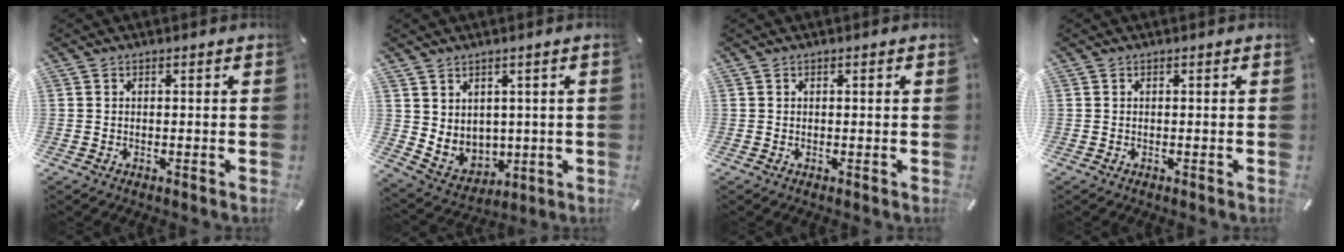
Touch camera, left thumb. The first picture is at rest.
{"total": 6.3, "force": [3.5, 5.2, 0.2], "torque": [-0.022, -0.035, 0.078]}
{"total": 0.5, "force": [0.1, 0.1, 0.5], "torque": [-0.010, -0.001, 0.002]}
{"total": 0.0}